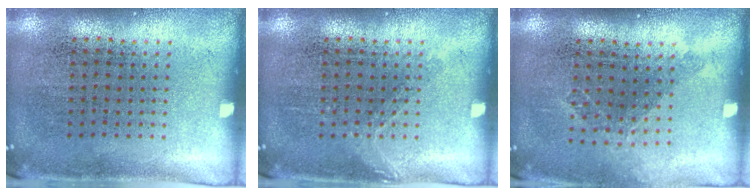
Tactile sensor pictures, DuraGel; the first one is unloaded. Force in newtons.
{"total": 0.9, "press": 0.8, "slide": 0.3}
{"total": 1.0, "press": 0.9, "slide": 0.5}